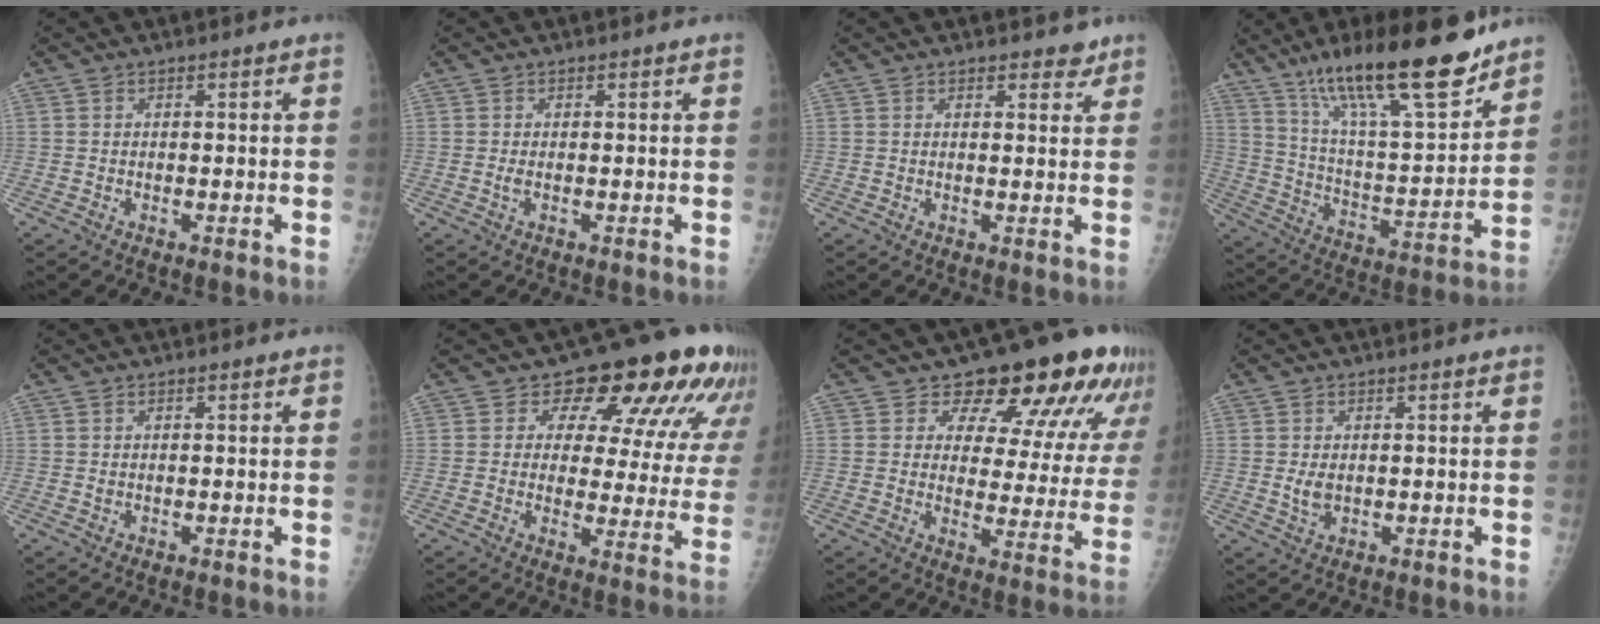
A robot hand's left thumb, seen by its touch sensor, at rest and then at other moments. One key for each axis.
{"total": 1.1, "fx": 0.2, "fy": 0.4, "fz": 1.0, "tx": -0.023, "ty": -0.002, "tz": 0.005}
{"total": 2.8, "fx": 2.3, "fy": 1.3, "fz": 0.9, "tx": 0.009, "ty": -0.013, "tz": 0.026}
{"total": 23.8, "fx": 16.8, "fy": 5.1, "fz": 16.0, "tx": -0.244, "ty": -0.075, "tz": 0.285}
{"total": 0.8, "fx": 0.4, "fy": 0.4, "fz": 0.5, "tx": -0.006, "ty": -0.002, "tz": 0.008}
{"total": 17.8, "fx": 10.7, "fy": 8.8, "fz": 11.2, "tx": -0.087, "ty": -0.042, "tz": 0.117}
{"total": 17.8, "fx": 12.9, "fy": 8.4, "fz": 9.0, "tx": -0.060, "ty": -0.064, "tz": 0.146}
{"total": 2.7, "fx": 0.4, "fy": 1.7, "fz": 2.0, "tx": -0.033, "ty": -0.008, "tz": 0.014}